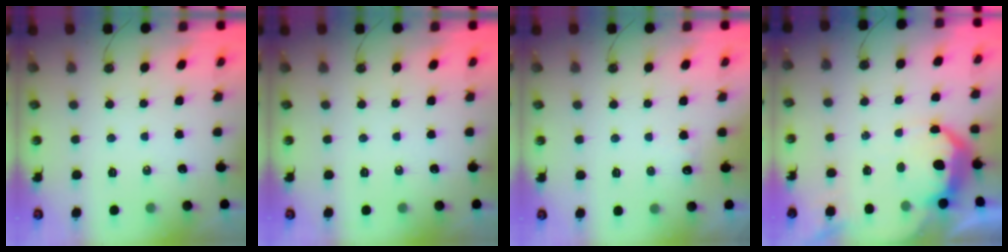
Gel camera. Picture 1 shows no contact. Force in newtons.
{"total": 0.0}
{"total": 2.9, "press": 2.7, "slide": 1.0}
{"total": 8.9, "press": 8.8, "slide": 0.7}